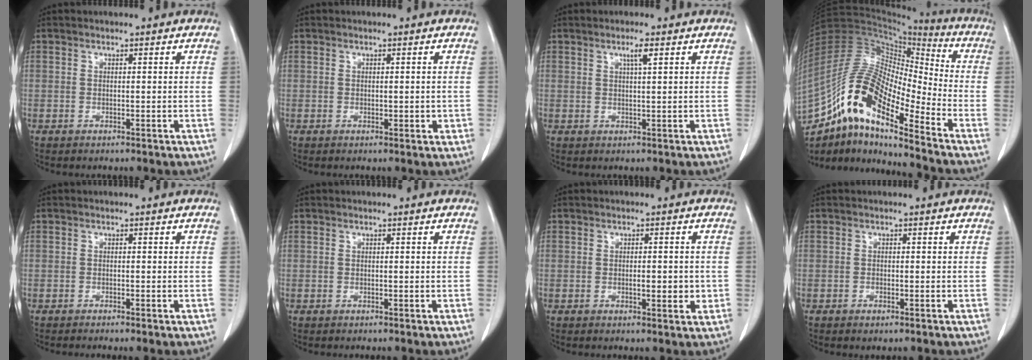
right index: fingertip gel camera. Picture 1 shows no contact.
{"total": 1.5, "force": [0.0, 0.8, 1.3], "torque": [-0.016, -0.003, 0.005]}
{"total": 2.0, "force": [1.0, -0.1, 1.7], "torque": [-0.032, -0.002, 0.018]}
{"total": 17.8, "force": [-11.4, 4.0, 13.0], "torque": [-0.256, 0.024, -0.202]}
{"total": 1.0, "force": [-0.7, -0.1, 0.6], "torque": [-0.012, 0.000, -0.010]}
{"total": 0.0}
{"total": 2.9, "force": [-0.3, 1.1, 2.6], "torque": [-0.040, -0.002, -0.002]}
{"total": 0.9, "force": [-0.6, 0.3, 0.7], "torque": [-0.010, -0.001, -0.005]}